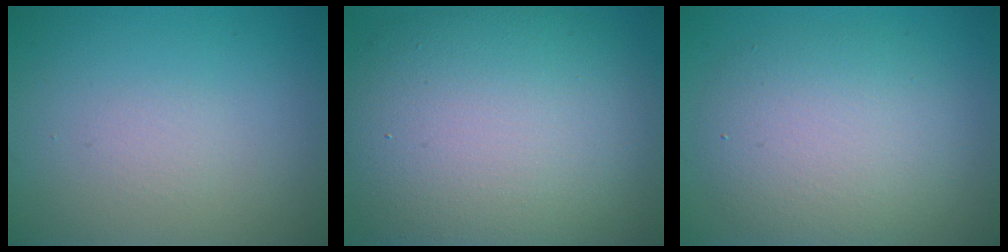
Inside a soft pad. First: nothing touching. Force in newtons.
{"total": 13.6, "press": 13.6, "slide": 0.7}
{"total": 6.2, "press": 6.2, "slide": 0.2}